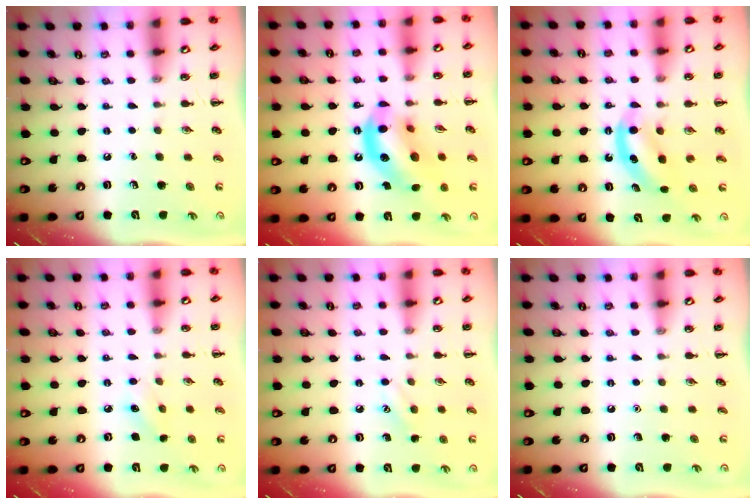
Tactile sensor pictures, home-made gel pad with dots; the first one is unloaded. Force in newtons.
{"total": 14.3, "press": 13.8, "slide": 3.6}
{"total": 5.9, "press": 5.9, "slide": 0.7}
{"total": 5.0, "press": 4.8, "slide": 1.3}
{"total": 7.9, "press": 7.6, "slide": 1.9}
{"total": 1.6, "press": 1.5, "slide": 0.1}